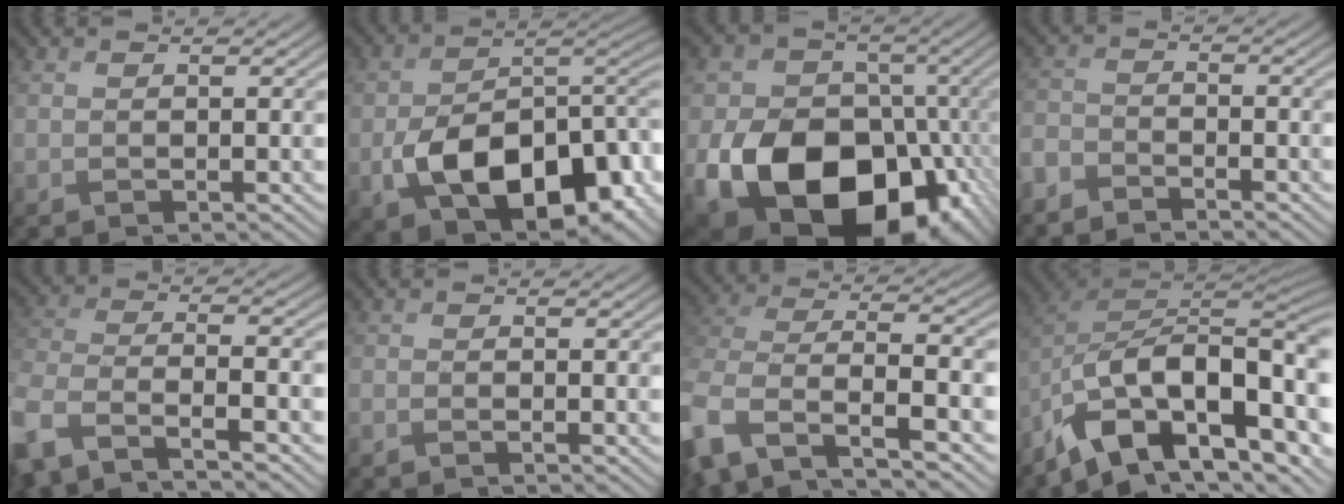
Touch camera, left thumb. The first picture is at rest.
{"total": 15.3, "force": [-4.3, 9.6, 11.0], "torque": [-0.182, -0.037, -0.062]}
{"total": 21.6, "force": [-7.1, 16.1, 12.6], "torque": [-0.230, -0.054, -0.104]}
{"total": 3.7, "force": [-3.4, 1.0, 1.0], "torque": [-0.022, -0.007, -0.083]}
{"total": 10.5, "force": [-7.2, 3.3, 6.9], "torque": [-0.158, -0.014, -0.141]}
{"total": 1.2, "force": [-0.9, 0.2, 0.7], "torque": [-0.016, -0.003, -0.018]}
{"total": 14.1, "force": [-6.4, 8.1, 9.6], "torque": [-0.284, -0.040, -0.086]}
{"total": 14.7, "force": [-6.9, 7.0, 10.9], "torque": [-0.233, -0.006, -0.116]}